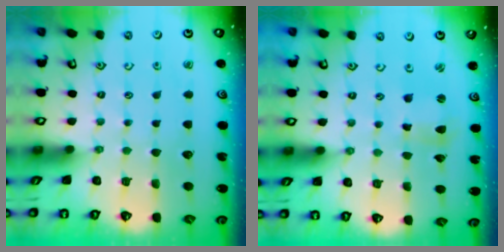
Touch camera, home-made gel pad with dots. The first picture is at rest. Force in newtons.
{"total": 2.2, "press": 2.2, "slide": 0.3}